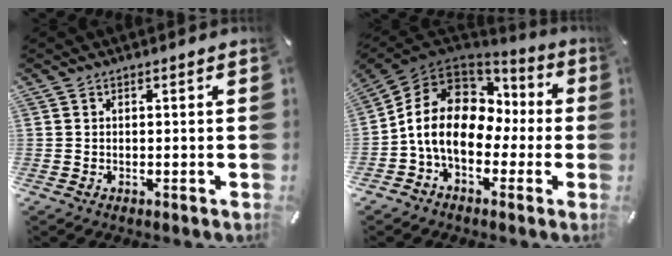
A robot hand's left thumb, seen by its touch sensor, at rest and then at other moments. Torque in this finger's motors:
{"motor_torque": [1.39, 2.73, 1.26, -0.53, 0.40]}